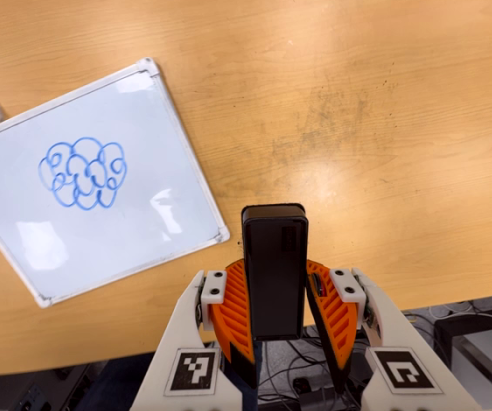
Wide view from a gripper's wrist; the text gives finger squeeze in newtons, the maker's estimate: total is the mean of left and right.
{"total": 5.8, "left": 5.9, "right": 5.7}